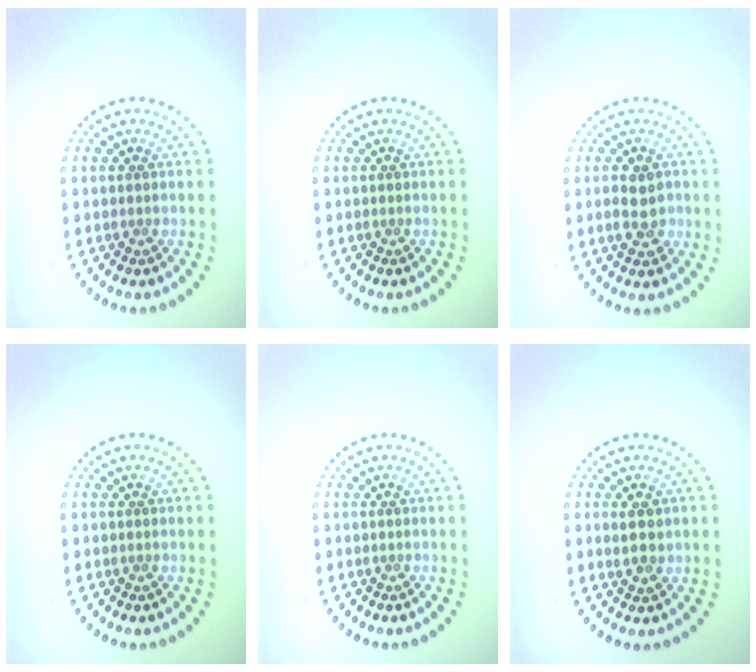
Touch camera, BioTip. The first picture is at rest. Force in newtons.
{"total": 0.0}
{"total": 2.8, "press": 2.8, "slide": 0.3}
{"total": 0.0}
{"total": 0.0}
{"total": 2.2, "press": 2.2, "slide": 0.4}